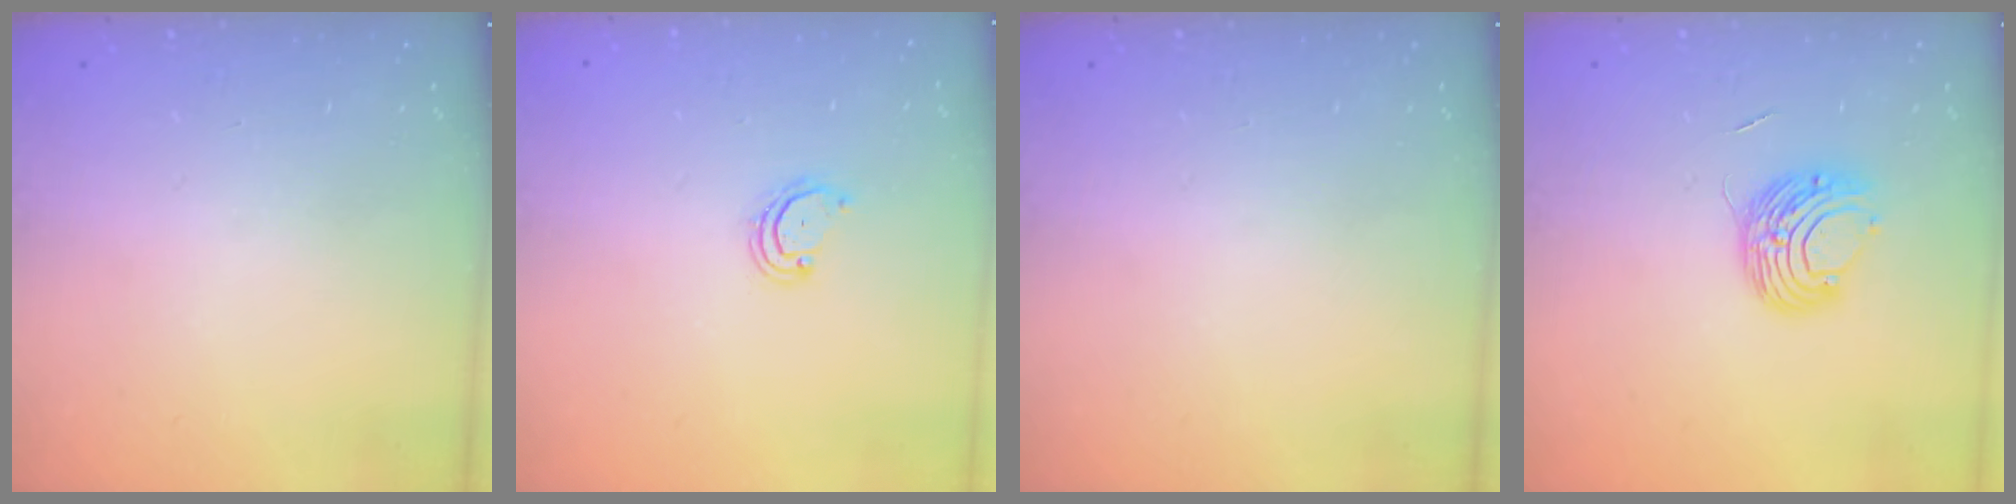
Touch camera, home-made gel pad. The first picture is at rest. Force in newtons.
{"total": 2.8, "press": 2.8, "slide": 0.2}
{"total": 0.0}
{"total": 8.7, "press": 8.6, "slide": 0.8}